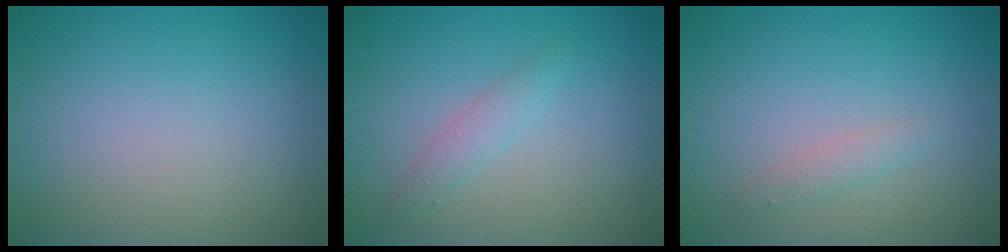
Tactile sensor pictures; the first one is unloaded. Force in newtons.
{"total": 1.4, "press": 1.4, "slide": 0.1}
{"total": 1.1, "press": 1.1, "slide": 0.0}